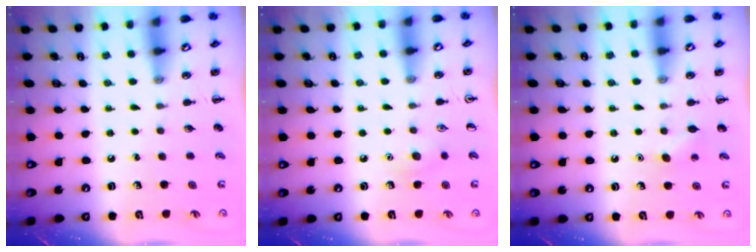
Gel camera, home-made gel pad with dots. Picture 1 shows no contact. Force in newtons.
{"total": 6.8, "press": 6.5, "slide": 2.1}
{"total": 4.0, "press": 3.8, "slide": 1.1}